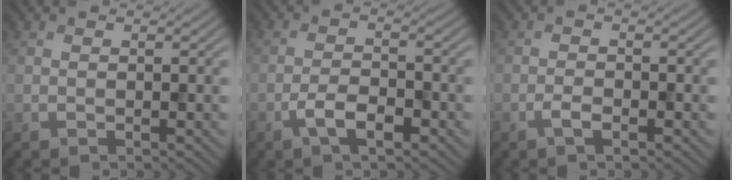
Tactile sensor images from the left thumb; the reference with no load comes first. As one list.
[{"total": 3.9, "force": [-2.2, 1.4, 2.8], "torque": [-0.056, 0.002, -0.047]}, {"total": 1.7, "force": [-1.1, 0.6, 1.2], "torque": [-0.025, 0.001, -0.022]}]